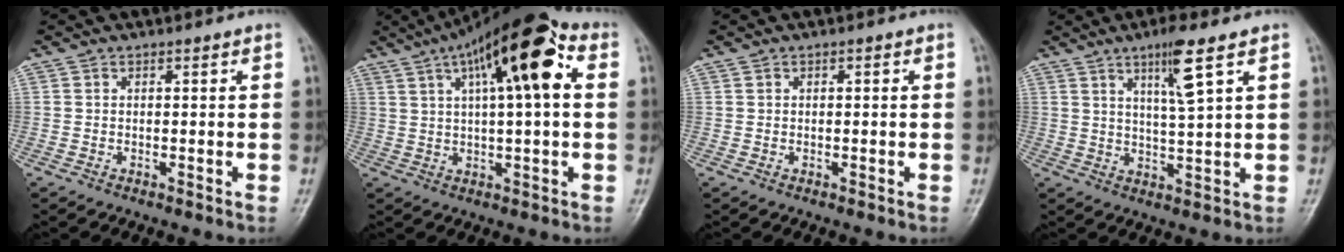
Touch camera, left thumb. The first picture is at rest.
{"total": 17.2, "force": [5.7, 5.2, 15.4], "torque": [-0.235, 0.026, 0.081]}
{"total": 0.0}
{"total": 6.8, "force": [3.6, 0.0, 5.7], "torque": [-0.110, -0.024, 0.070]}